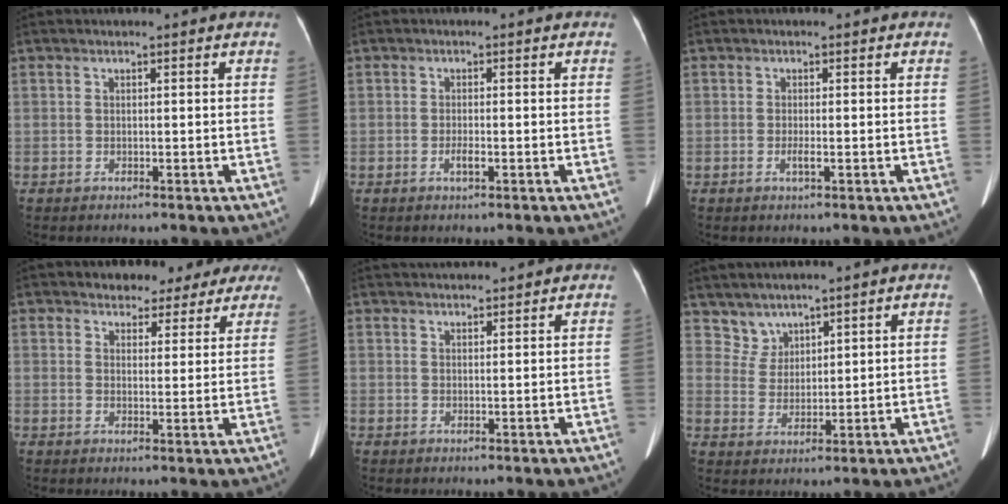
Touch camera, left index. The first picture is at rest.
{"total": 1.3, "force": [-1.0, 0.2, 0.8], "torque": [-0.017, -0.019, -0.019]}
{"total": 1.1, "force": [-0.7, 0.2, 0.9], "torque": [-0.020, -0.018, -0.015]}
{"total": 9.5, "force": [7.9, 4.6, 2.4], "torque": [0.000, -0.005, 0.077]}
{"total": 7.0, "force": [6.5, 0.8, 2.3], "torque": [-0.034, 0.019, 0.090]}
{"total": 3.7, "force": [3.2, 1.9, -0.5], "torque": [0.010, -0.003, 0.070]}